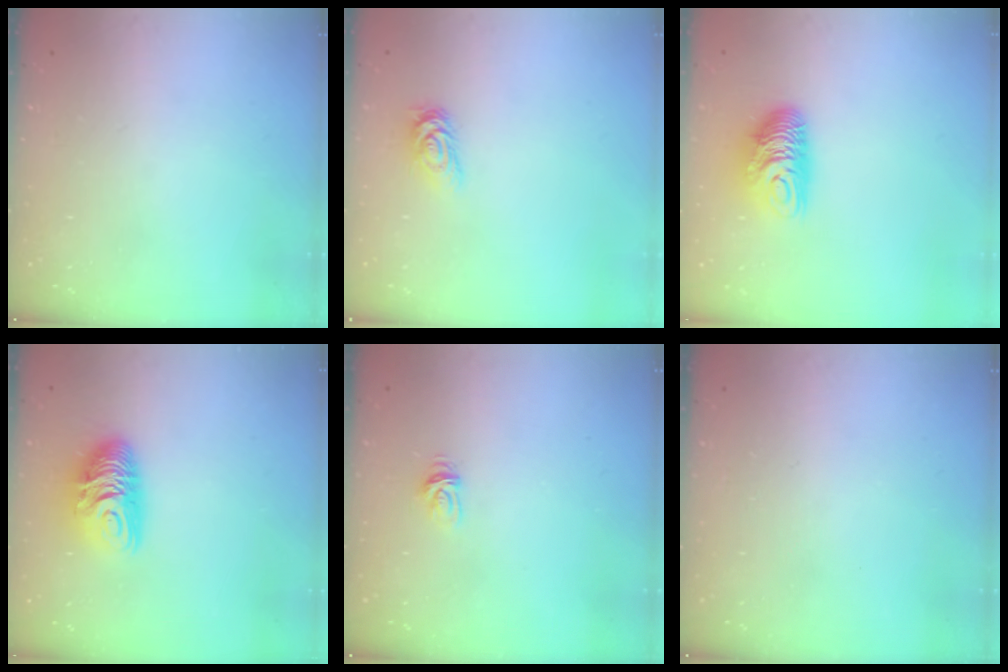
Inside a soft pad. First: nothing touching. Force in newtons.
{"total": 4.1, "press": 4.0, "slide": 0.6}
{"total": 10.4, "press": 10.4, "slide": 0.4}
{"total": 10.3, "press": 10.3, "slide": 0.3}
{"total": 3.5, "press": 3.4, "slide": 0.5}
{"total": 0.0}